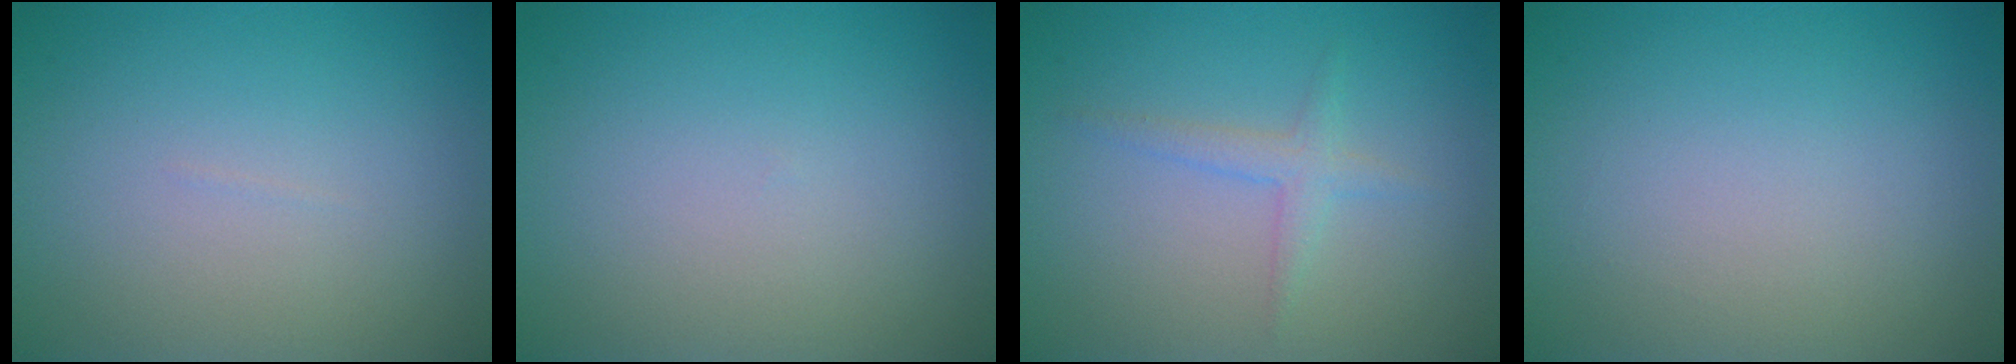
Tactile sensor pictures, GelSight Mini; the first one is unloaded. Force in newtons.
{"total": 0.0}
{"total": 1.6, "press": 1.6, "slide": 0.1}
{"total": 0.0}